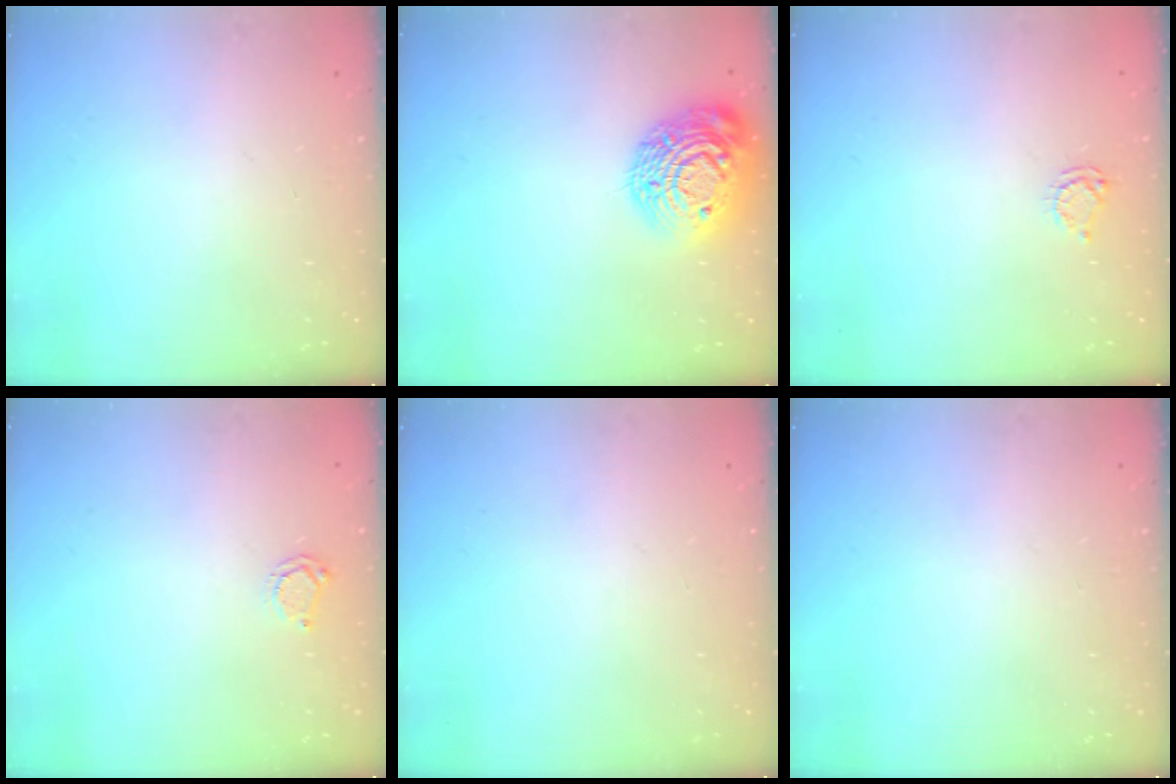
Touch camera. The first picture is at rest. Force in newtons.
{"total": 18.0, "press": 18.0, "slide": 0.9}
{"total": 3.4, "press": 3.3, "slide": 0.5}
{"total": 4.2, "press": 4.2, "slide": 0.2}
{"total": 0.0}
{"total": 0.0}